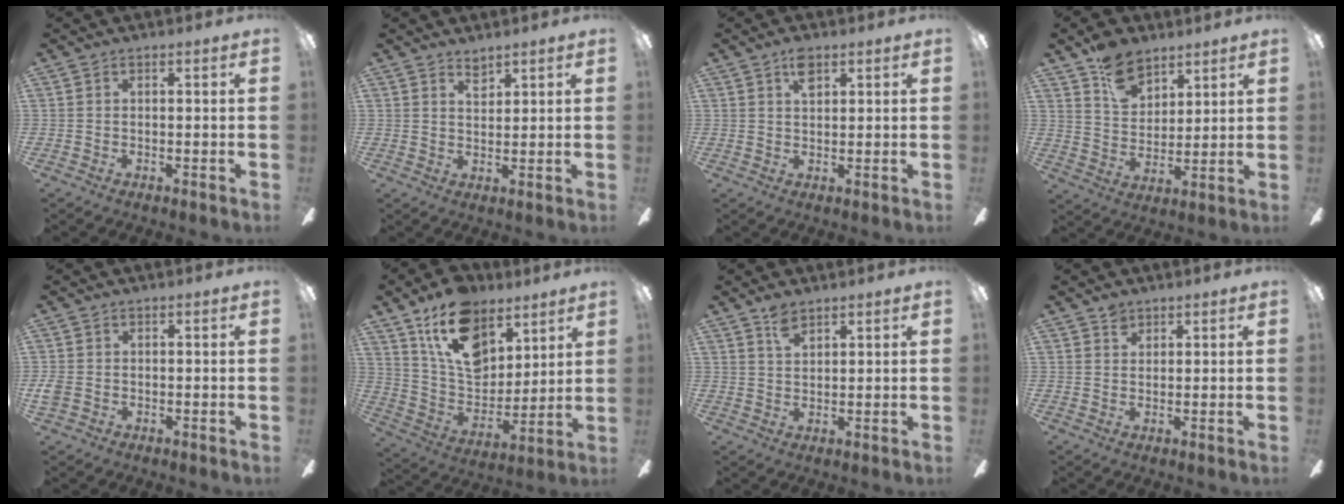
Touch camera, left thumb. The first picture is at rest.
{"total": 3.1, "force": [2.7, 1.2, 1.0], "torque": [-0.016, -0.012, 0.048]}
{"total": 3.9, "force": [2.4, 2.0, 2.4], "torque": [-0.037, -0.002, 0.038]}
{"total": 10.8, "force": [7.6, 6.7, 3.8], "torque": [-0.062, -0.037, 0.146]}
{"total": 2.5, "force": [-0.4, 2.1, 1.3], "torque": [-0.028, 0.004, -0.009]}
{"total": 18.0, "force": [11.2, 10.9, 9.0], "torque": [-0.161, -0.051, 0.210]}
{"total": 3.8, "force": [2.9, 1.7, 1.8], "torque": [-0.034, -0.006, 0.053]}
{"total": 2.4, "force": [1.8, 1.4, 0.5], "torque": [-0.005, -0.005, 0.034]}